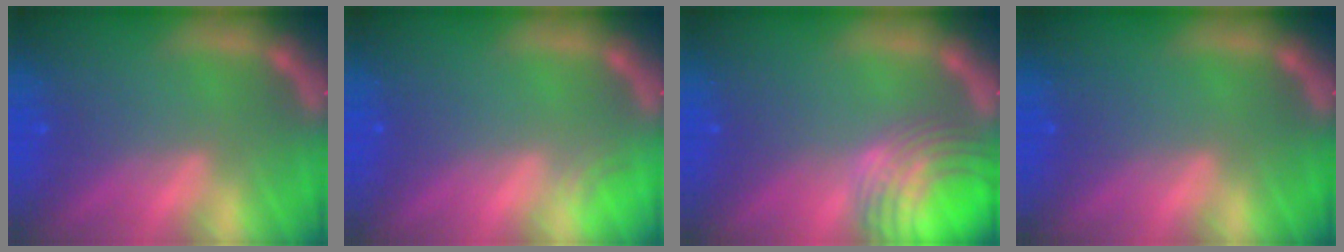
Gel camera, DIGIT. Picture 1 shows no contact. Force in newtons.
{"total": 0.9}
{"total": 8.5}
{"total": 0.0}